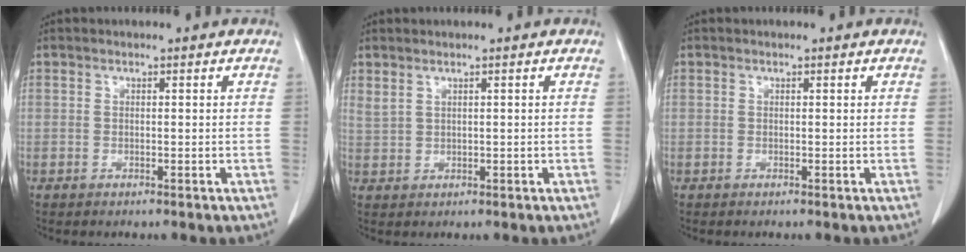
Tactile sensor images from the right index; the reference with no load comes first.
{"total": 1.7, "force": [1.1, 0.7, 1.1], "torque": [-0.032, 0.007, 0.034]}
{"total": 0.0}